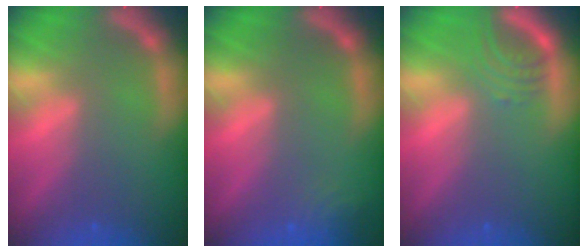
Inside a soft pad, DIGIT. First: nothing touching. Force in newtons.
{"total": 2.4}
{"total": 3.0}